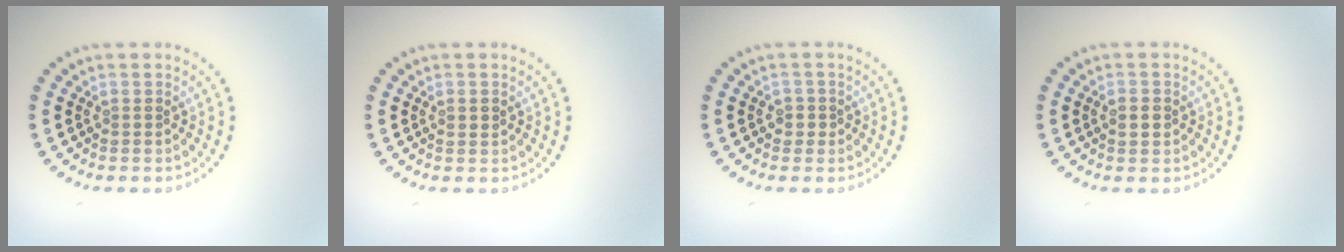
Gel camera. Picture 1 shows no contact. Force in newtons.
{"total": 0.9, "press": 0.9, "slide": 0.3}
{"total": 1.2, "press": 1.0, "slide": 0.6}
{"total": 1.4, "press": 1.4, "slide": 0.1}